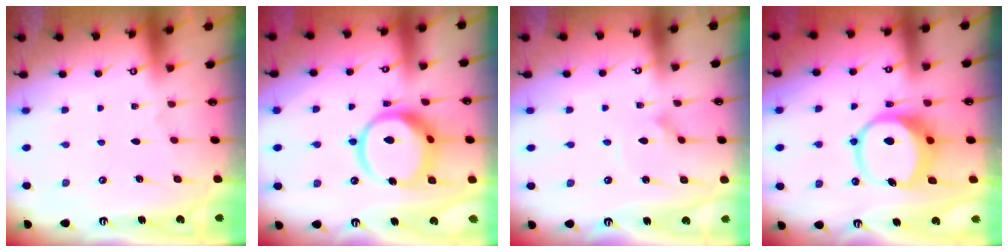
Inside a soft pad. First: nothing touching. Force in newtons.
{"total": 16.2, "press": 16.1, "slide": 1.8}
{"total": 2.4, "press": 2.4, "slide": 0.1}
{"total": 9.9, "press": 9.8, "slide": 1.6}